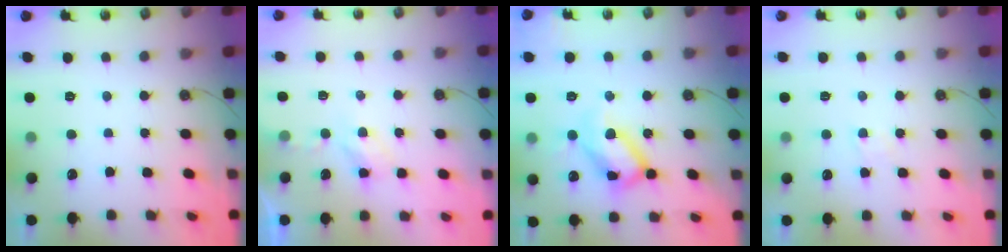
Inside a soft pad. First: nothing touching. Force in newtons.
{"total": 3.8, "press": 3.7, "slide": 0.6}
{"total": 16.7, "press": 16.6, "slide": 1.5}
{"total": 2.8, "press": 2.8, "slide": 0.3}